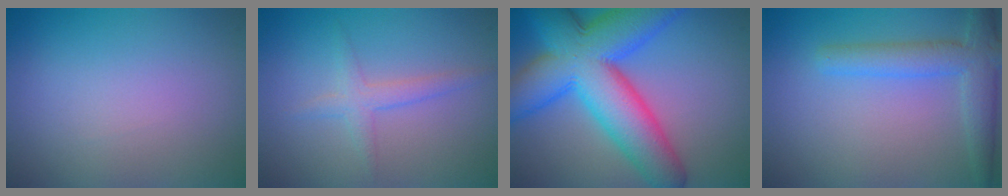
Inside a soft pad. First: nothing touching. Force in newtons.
{"total": 1.9, "press": 1.9, "slide": 0.1}
{"total": 12.8, "press": 12.8, "slide": 0.5}
{"total": 4.1, "press": 4.1, "slide": 0.3}